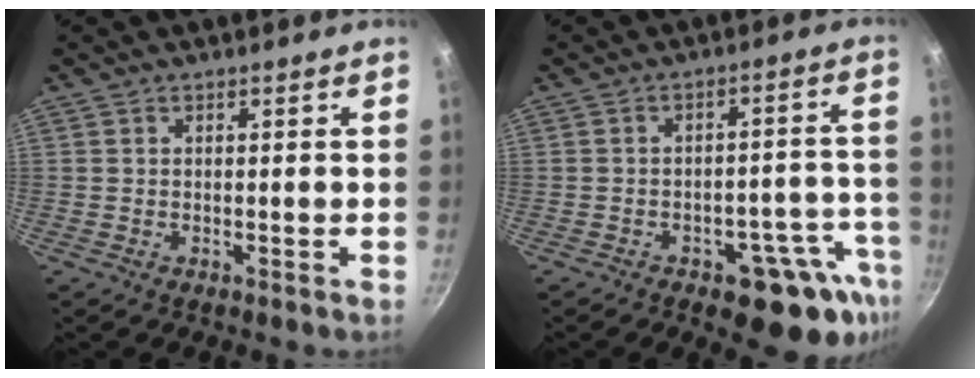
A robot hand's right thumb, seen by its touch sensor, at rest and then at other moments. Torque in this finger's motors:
{"motor_torque": [1.51, 1.59, 0.24, 0.30, 0.21]}